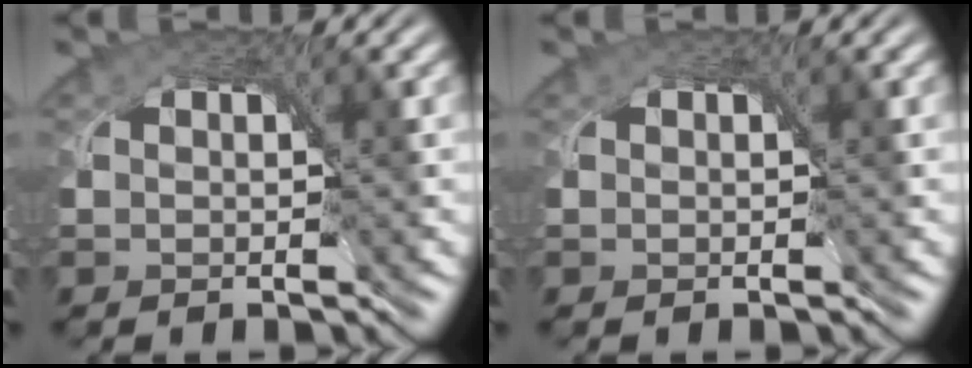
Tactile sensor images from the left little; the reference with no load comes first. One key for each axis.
{"total": 0.0}